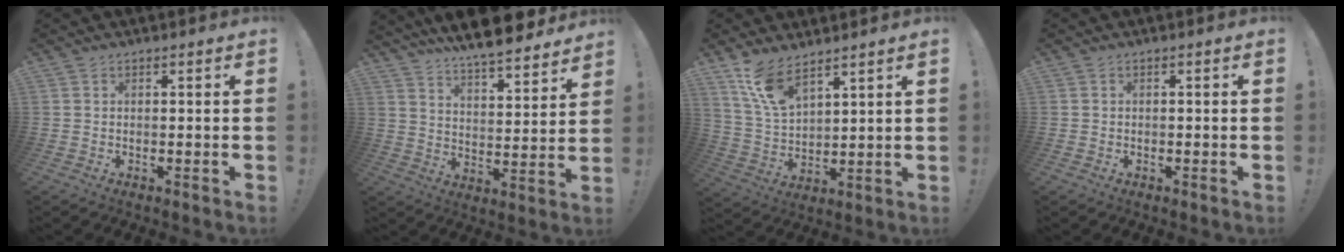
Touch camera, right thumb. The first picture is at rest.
{"total": 10.9, "force": [9.8, 1.4, 4.4], "torque": [-0.081, -0.081, 0.168]}
{"total": 10.9, "force": [8.5, 4.0, 5.5], "torque": [-0.115, -0.045, 0.164]}
{"total": 0.6, "force": [-0.4, 0.4, -0.1], "torque": [0.003, 0.002, -0.006]}